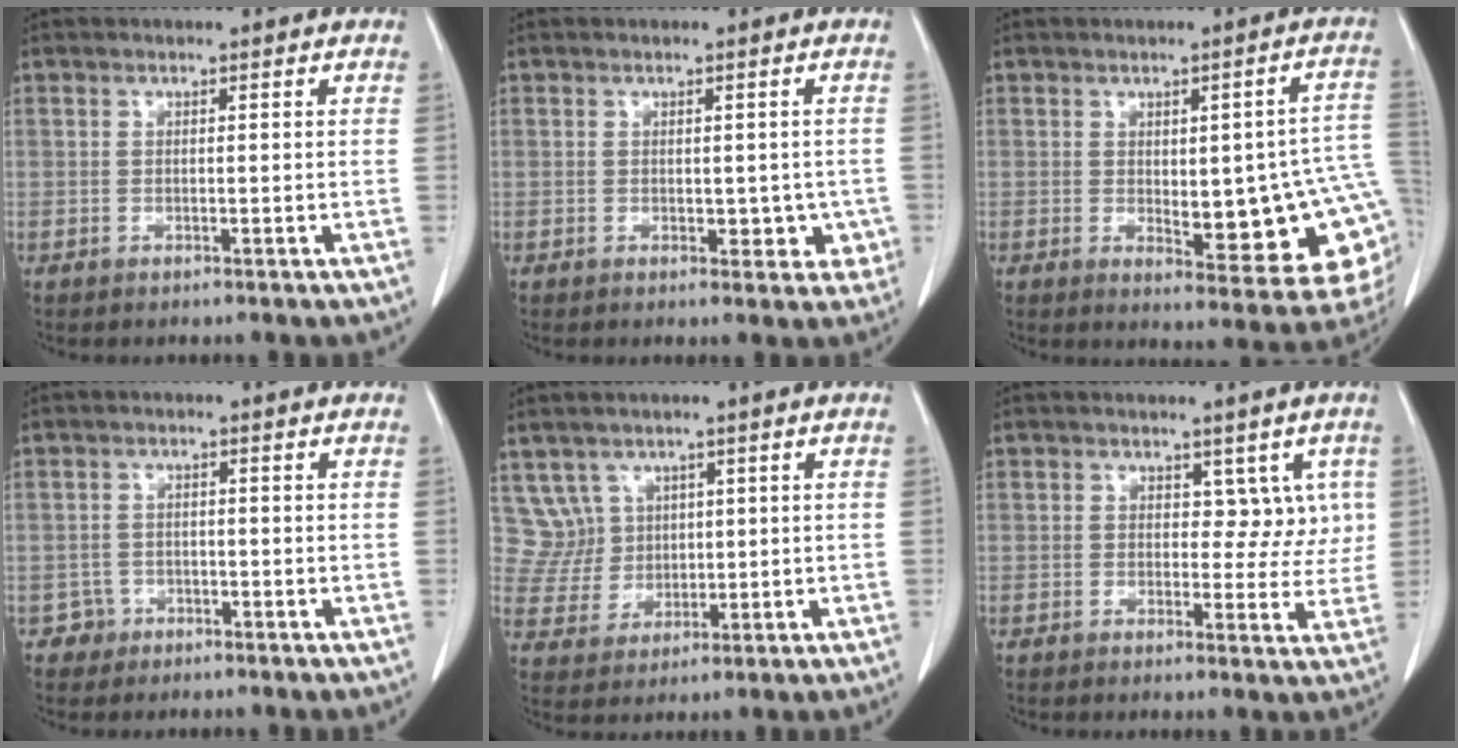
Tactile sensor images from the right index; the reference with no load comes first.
{"total": 3.6, "force": [-0.5, 2.5, 2.5], "torque": [-0.013, 0.007, 0.001]}
{"total": 16.6, "force": [-1.1, 4.7, 15.9], "torque": [-0.143, 0.014, 0.005]}
{"total": 2.3, "force": [-1.3, 1.8, -0.6], "torque": [0.016, 0.014, -0.025]}
{"total": 5.8, "force": [2.9, 5.0, -0.4], "torque": [0.009, 0.013, 0.068]}
{"total": 4.4, "force": [1.6, 3.1, 2.7], "torque": [-0.011, 0.007, 0.020]}